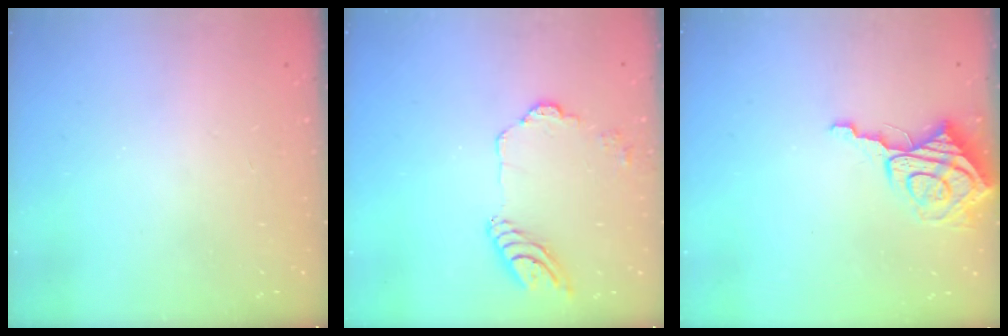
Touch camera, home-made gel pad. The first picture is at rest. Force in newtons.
{"total": 12.7, "press": 12.6, "slide": 1.0}
{"total": 8.5, "press": 8.4, "slide": 0.8}